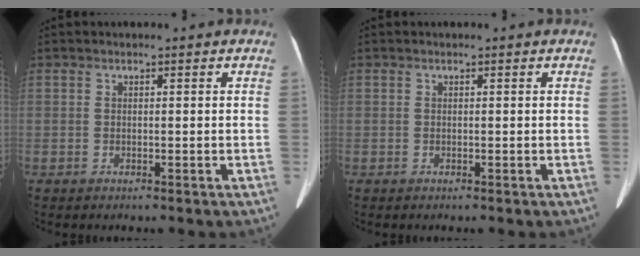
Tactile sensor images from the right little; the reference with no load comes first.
{"total": 0.0}